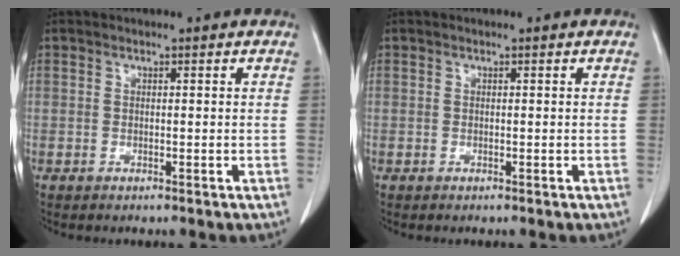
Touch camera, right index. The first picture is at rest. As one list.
[{"total": 0.0}]